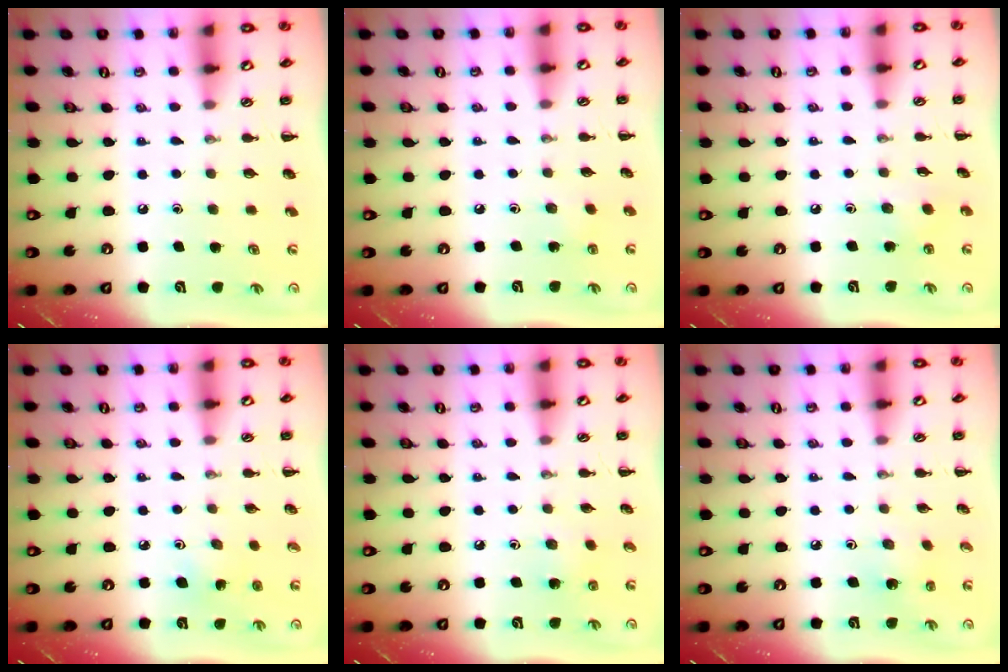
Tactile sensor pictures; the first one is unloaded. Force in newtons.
{"total": 1.4, "press": 1.3, "slide": 0.5}
{"total": 2.3, "press": 2.2, "slide": 0.8}
{"total": 3.7, "press": 3.5, "slide": 1.1}
{"total": 3.6, "press": 3.4, "slide": 1.1}
{"total": 2.7, "press": 2.5, "slide": 0.9}